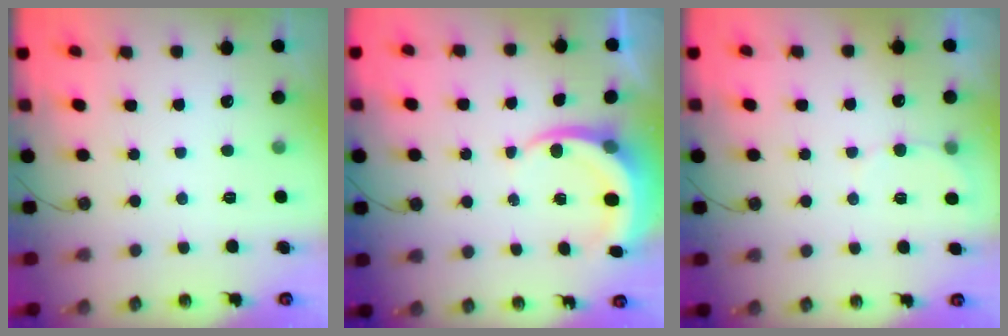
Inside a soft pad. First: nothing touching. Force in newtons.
{"total": 5.8, "press": 5.8, "slide": 0.7}
{"total": 4.9, "press": 4.8, "slide": 1.3}